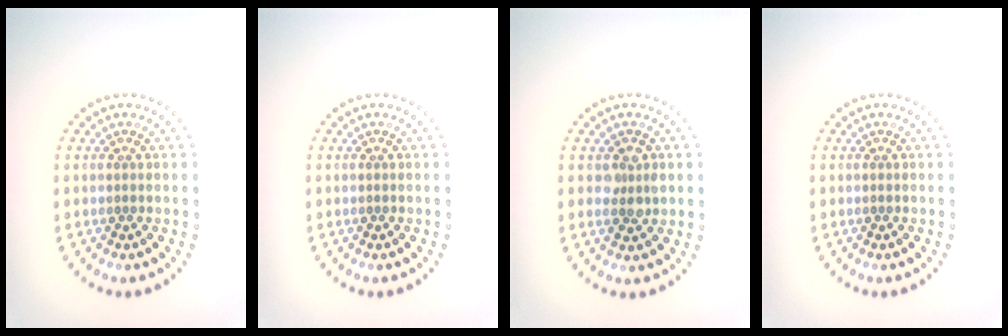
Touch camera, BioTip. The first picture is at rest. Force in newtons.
{"total": 0.0}
{"total": 2.1, "press": 2.0, "slide": 0.2}
{"total": 0.0}